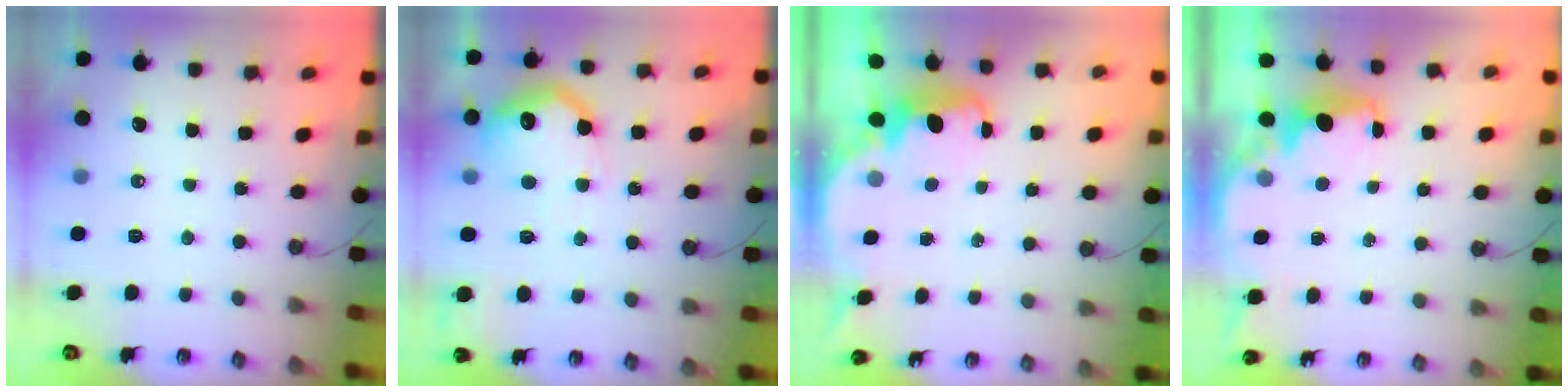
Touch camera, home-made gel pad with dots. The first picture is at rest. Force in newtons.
{"total": 17.7, "press": 17.6, "slide": 1.4}
{"total": 2.6, "press": 2.6, "slide": 0.6}
{"total": 2.1, "press": 2.0, "slide": 0.5}